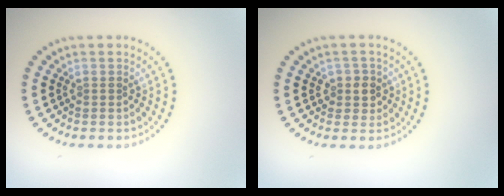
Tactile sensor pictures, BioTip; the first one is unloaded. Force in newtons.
{"total": 1.9, "press": 1.6, "slide": 1.0}